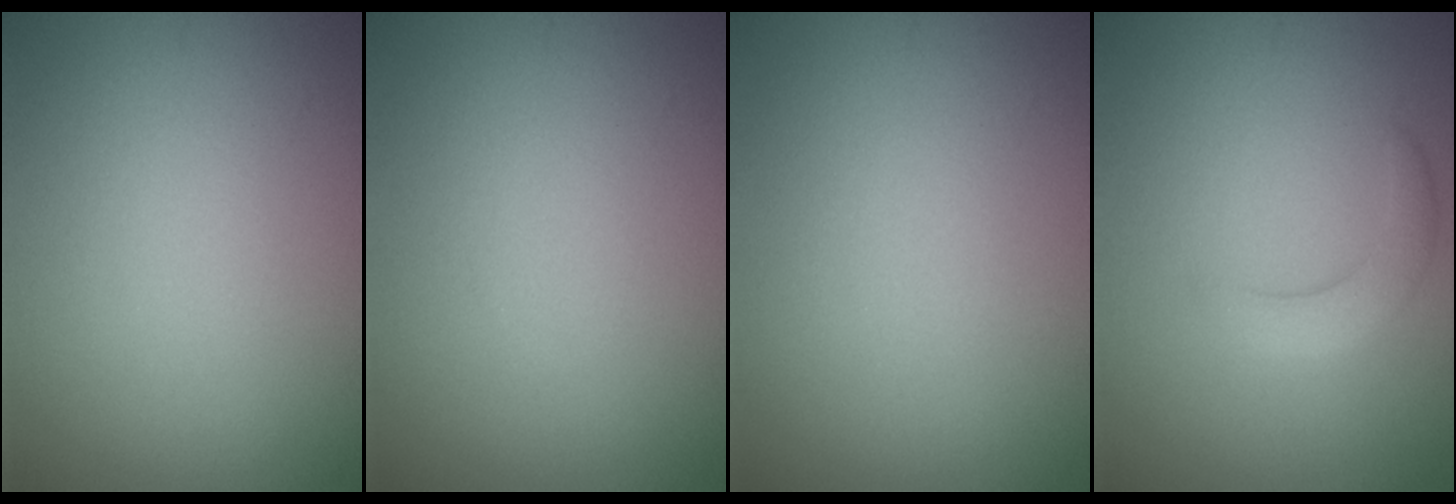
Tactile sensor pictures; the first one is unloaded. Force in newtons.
{"total": 0.0}
{"total": 0.0}
{"total": 2.4, "press": 2.4, "slide": 0.1}